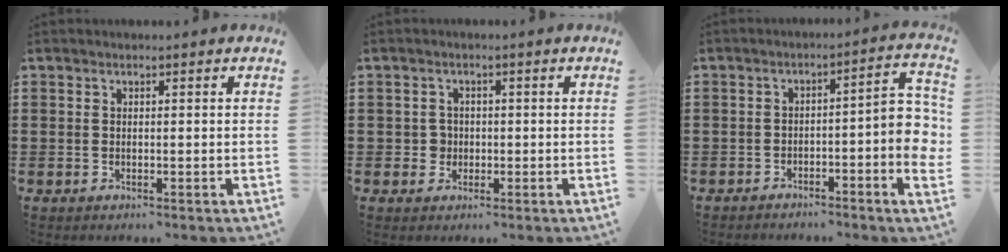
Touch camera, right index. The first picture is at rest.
{"total": 2.1, "force": [-0.3, 2.0, 0.6], "torque": [-0.019, 0.008, -0.008]}
{"total": 5.6, "force": [-2.7, 0.9, 4.9], "torque": [-0.072, -0.002, -0.052]}